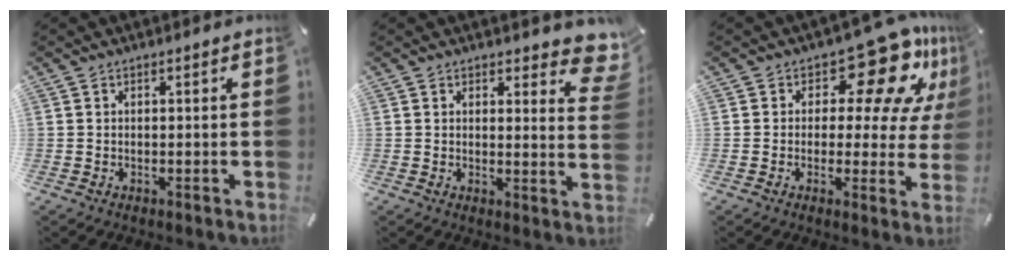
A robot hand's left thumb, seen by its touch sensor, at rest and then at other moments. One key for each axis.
{"total": 6.2, "fx": 4.5, "fy": 2.9, "fz": 3.2, "tx": -0.019, "ty": -0.035, "tz": 0.075}
{"total": 16.3, "fx": 9.5, "fy": 7.7, "fz": 10.9, "tx": -0.146, "ty": -0.070, "tz": 0.159}